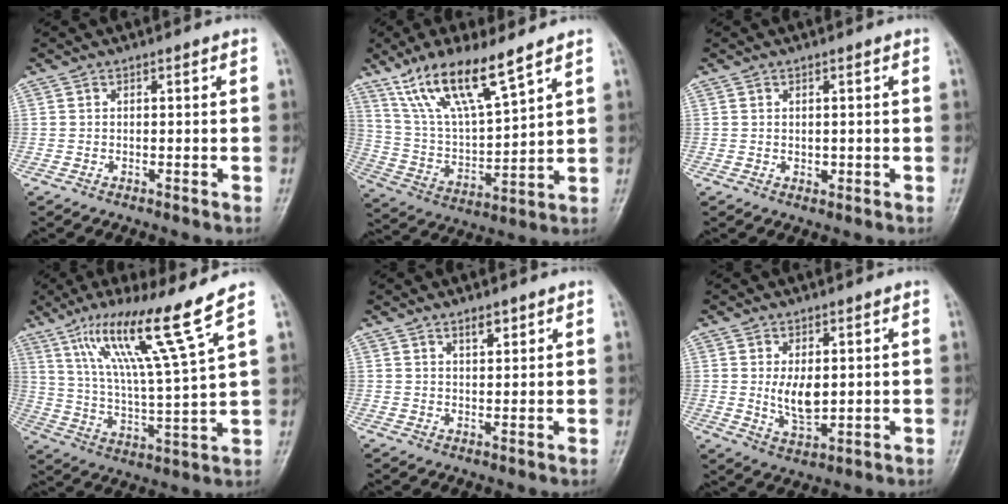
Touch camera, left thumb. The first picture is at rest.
{"total": 15.7, "force": [10.6, 3.7, 11.0], "torque": [-0.196, -0.045, 0.217]}
{"total": 1.2, "force": [0.2, 0.9, 0.7], "torque": [-0.011, -0.003, 0.007]}
{"total": 16.4, "force": [10.2, -0.5, 12.8], "torque": [-0.220, -0.053, 0.183]}
{"total": 2.6, "force": [1.9, 1.0, 1.5], "torque": [-0.020, -0.013, 0.032]}
{"total": 6.4, "force": [0.9, 3.6, 5.3], "torque": [-0.080, -0.017, 0.026]}